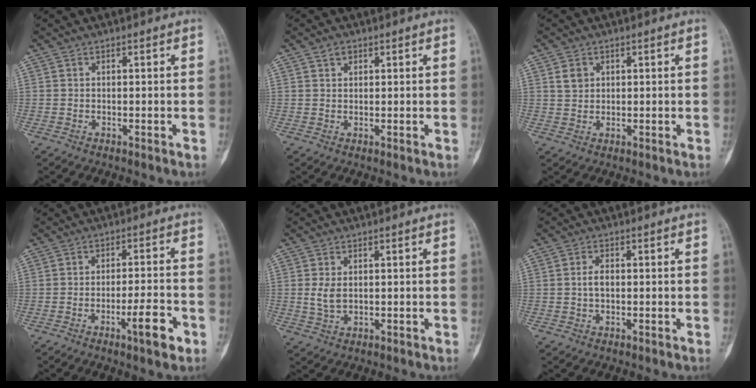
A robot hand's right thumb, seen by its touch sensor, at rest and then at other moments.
{"total": 1.6, "force": [1.0, 1.1, 0.7], "torque": [-0.005, -0.002, 0.015]}
{"total": 2.7, "force": [1.1, 2.1, 1.2], "torque": [-0.013, -0.002, 0.024]}
{"total": 7.1, "force": [-3.4, 1.4, 6.1], "torque": [-0.093, 0.018, -0.049]}
{"total": 3.2, "force": [0.3, 2.0, 2.5], "torque": [-0.049, -0.004, 0.010]}
{"total": 2.2, "force": [0.0, 1.3, 1.8], "torque": [-0.035, 0.006, -0.004]}